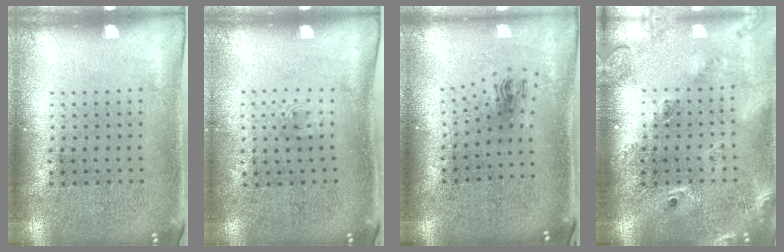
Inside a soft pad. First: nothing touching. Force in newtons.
{"total": 0.5, "press": 0.2, "slide": 0.5}
{"total": 1.0, "press": 0.4, "slide": 0.9}
{"total": 2.4, "press": 1.7, "slide": 1.6}